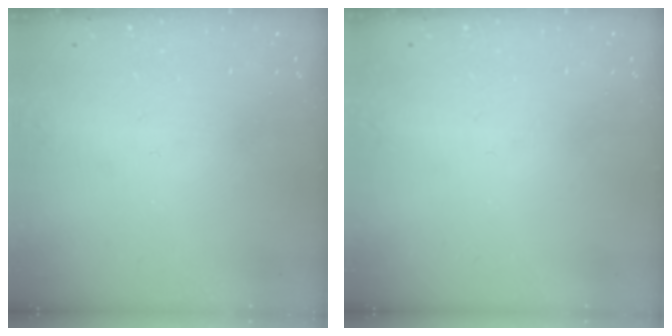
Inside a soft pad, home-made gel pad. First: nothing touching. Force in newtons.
{"total": 0.0}